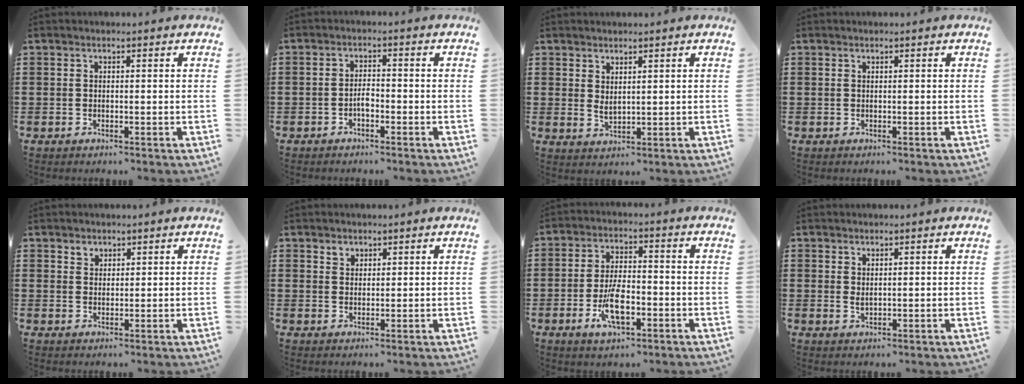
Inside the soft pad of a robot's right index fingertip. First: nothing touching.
{"total": 2.2, "force": [-1.0, 0.9, 1.8], "torque": [-0.036, 0.004, -0.019]}
{"total": 1.7, "force": [1.2, 0.7, 1.0], "torque": [-0.019, 0.000, 0.022]}
{"total": 0.0}
{"total": 1.8, "force": [1.4, 1.1, 0.0], "torque": [-0.005, 0.004, 0.027]}
{"total": 1.7, "force": [1.3, 1.0, 0.1], "torque": [-0.006, 0.003, 0.025]}
{"total": 7.6, "force": [-2.6, 3.2, 6.4], "torque": [-0.138, -0.005, -0.050]}
{"total": 1.2, "force": [0.8, 0.5, 0.7], "torque": [-0.016, 0.002, 0.013]}